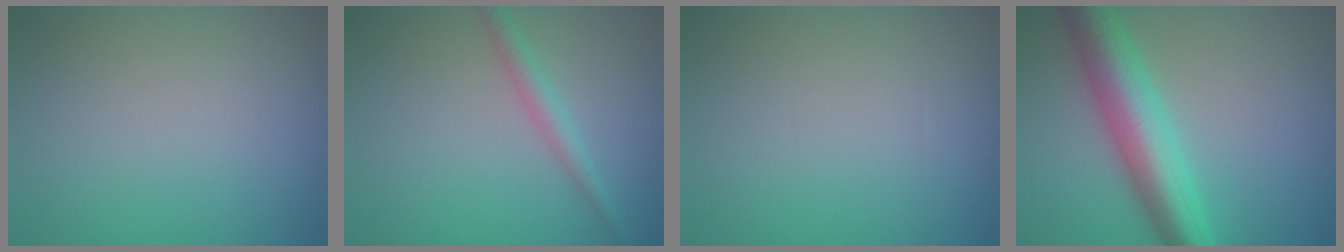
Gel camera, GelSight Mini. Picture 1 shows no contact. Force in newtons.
{"total": 2.0, "press": 2.0, "slide": 0.0}
{"total": 0.0}
{"total": 7.5, "press": 7.5, "slide": 0.1}